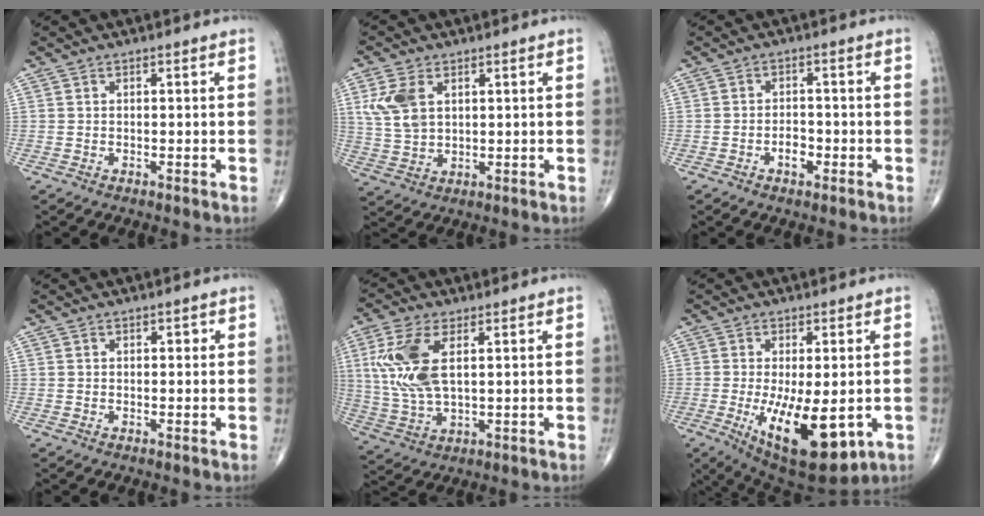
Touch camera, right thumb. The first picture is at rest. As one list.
[{"total": 7.7, "force": [2.6, 4.8, 5.5], "torque": [-0.116, -0.003, 0.059]}, {"total": 3.0, "force": [-1.4, 1.8, 2.0], "torque": [-0.023, 0.010, -0.023]}, {"total": 0.7, "force": [0.2, 0.5, 0.5], "torque": [0.003, 0.002, -0.001]}, {"total": 11.9, "force": [3.0, 5.5, 10.1], "torque": [-0.229, -0.004, 0.066]}, {"total": 15.1, "force": [-3.8, 5.8, 13.4], "torque": [-0.216, -0.024, -0.039]}]